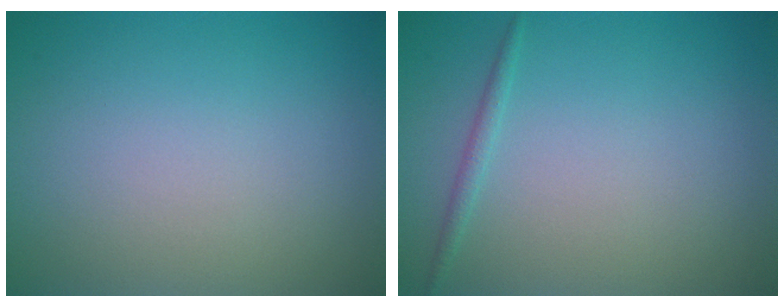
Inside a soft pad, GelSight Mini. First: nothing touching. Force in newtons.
{"total": 0.9, "press": 0.9, "slide": 0.1}